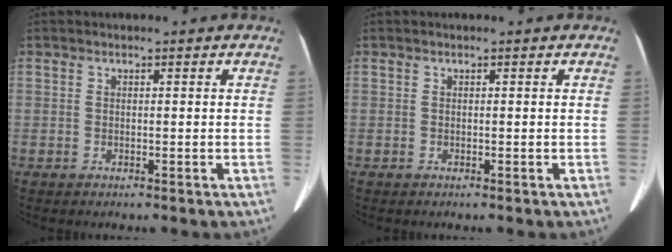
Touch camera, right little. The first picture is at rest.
{"total": 0.0}